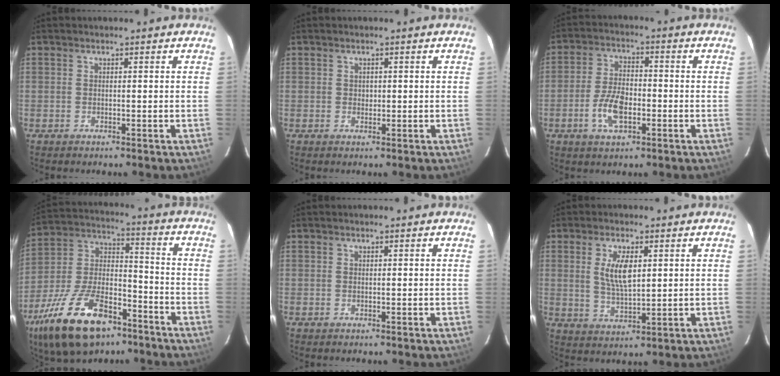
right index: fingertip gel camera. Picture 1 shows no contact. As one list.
[{"total": 1.0, "force": [0.2, 1.0, 0.2], "torque": [0.001, 0.002, 0.004]}, {"total": 8.0, "force": [-2.9, 4.1, 6.3], "torque": [-0.132, 0.003, -0.050]}, {"total": 23.1, "force": [-13.8, 11.0, 14.9], "torque": [-0.303, -0.004, -0.233]}, {"total": 0.0}, {"total": 6.9, "force": [1.9, 2.9, 6.0], "torque": [-0.112, -0.002, 0.041]}]